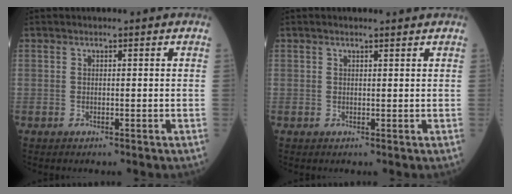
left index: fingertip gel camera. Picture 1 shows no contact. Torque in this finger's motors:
{"motor_torque": [1.04, -1.08, 0.00, 0.01]}